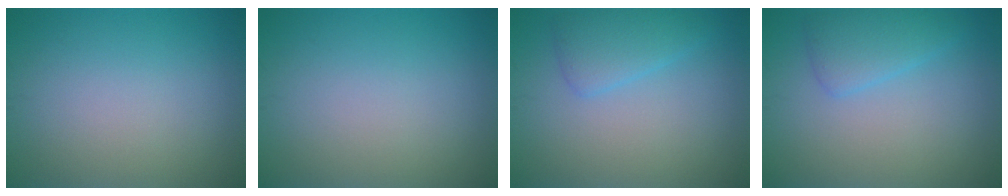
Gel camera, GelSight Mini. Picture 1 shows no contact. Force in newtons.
{"total": 0.0}
{"total": 2.7, "press": 2.6, "slide": 0.3}
{"total": 2.7, "press": 2.6, "slide": 0.3}